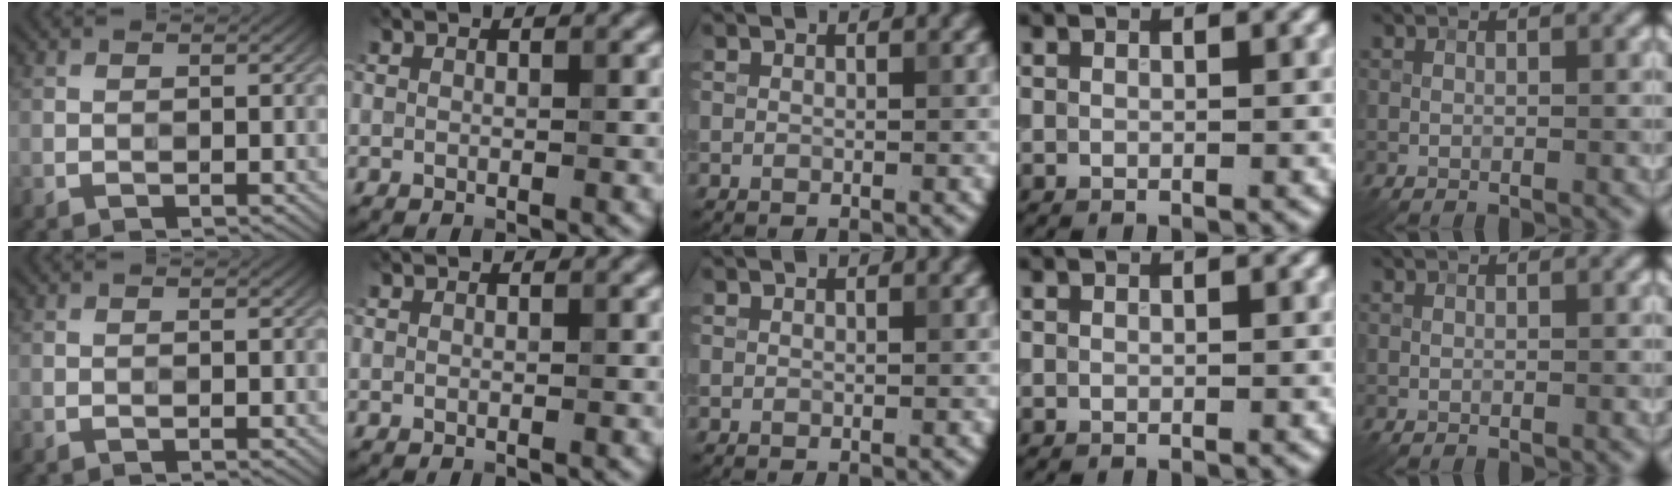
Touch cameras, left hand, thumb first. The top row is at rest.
{}